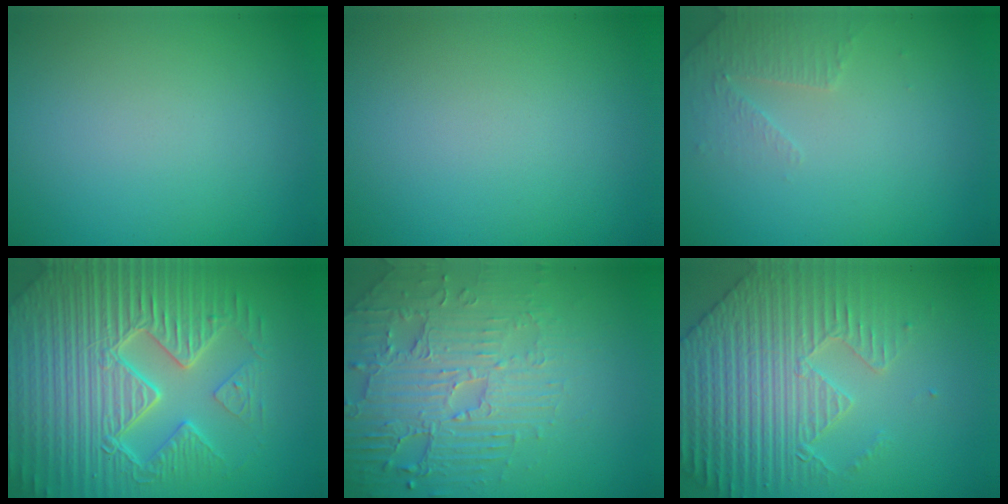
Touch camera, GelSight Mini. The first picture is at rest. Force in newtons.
{"total": 0.0}
{"total": 1.9, "press": 1.8, "slide": 0.5}
{"total": 9.5, "press": 6.8, "slide": 6.7}
{"total": 4.7, "press": 4.4, "slide": 1.6}
{"total": 6.7, "press": 5.7, "slide": 3.6}